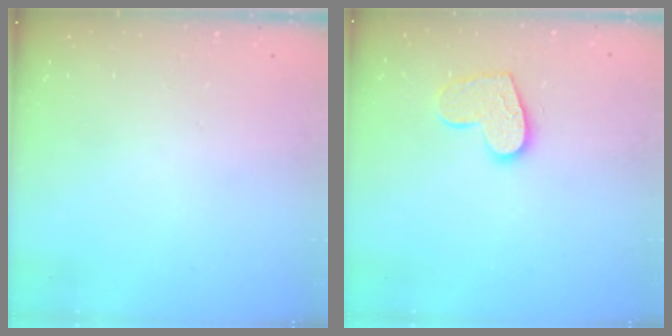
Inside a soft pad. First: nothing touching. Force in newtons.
{"total": 11.7, "press": 11.7, "slide": 0.8}